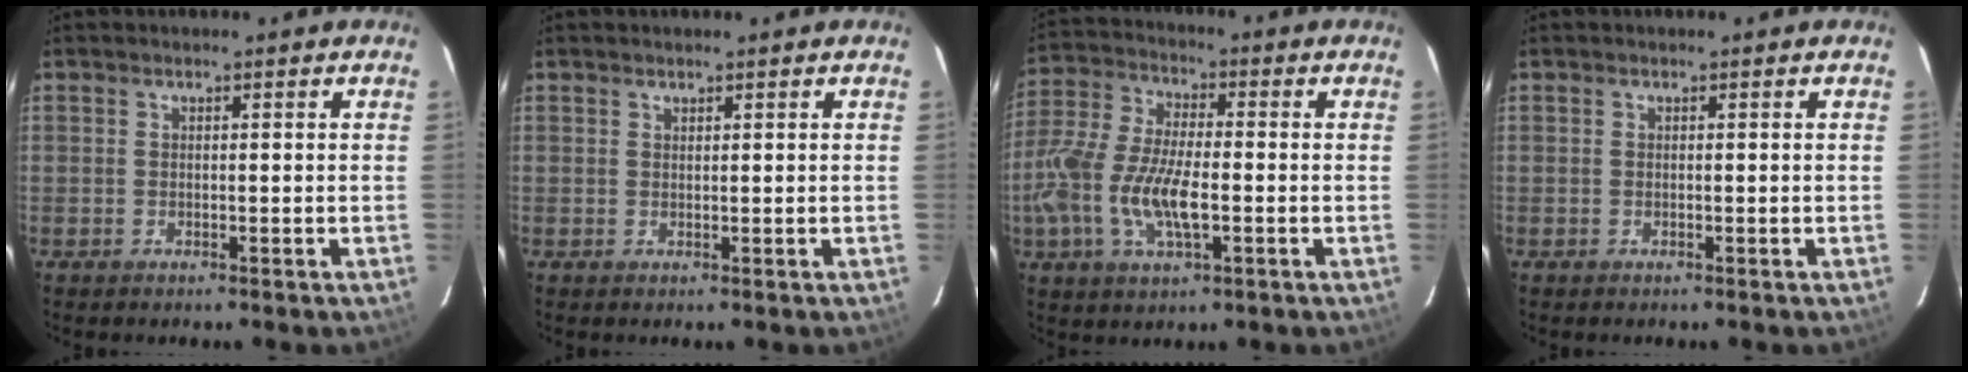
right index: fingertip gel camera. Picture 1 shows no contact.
{"total": 0.5, "force": [0.5, 0.1, 0.0], "torque": [0.000, 0.001, 0.010]}
{"total": 14.4, "force": [-3.7, 5.7, 12.7], "torque": [-0.277, -0.003, -0.073]}
{"total": 0.0}